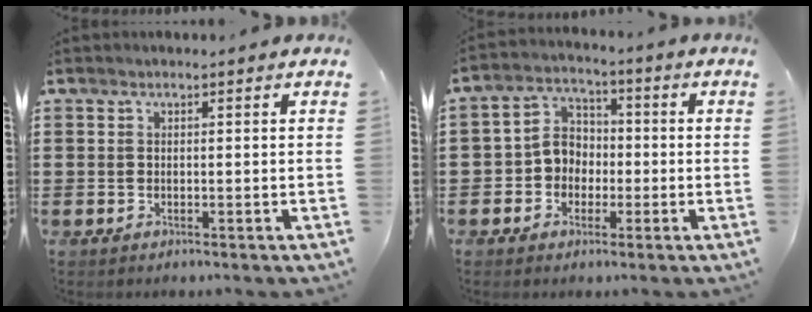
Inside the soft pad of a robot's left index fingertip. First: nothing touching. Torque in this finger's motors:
{"motor_torque": [1.11, 1.03, 0.19, 0.07]}